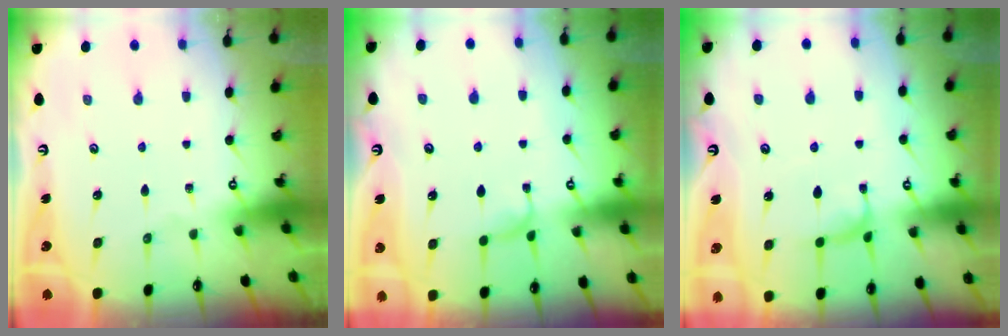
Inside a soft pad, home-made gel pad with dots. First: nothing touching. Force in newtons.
{"total": 0.9, "press": 0.0, "slide": 0.9}
{"total": 0.9, "press": 0.8, "slide": 0.5}